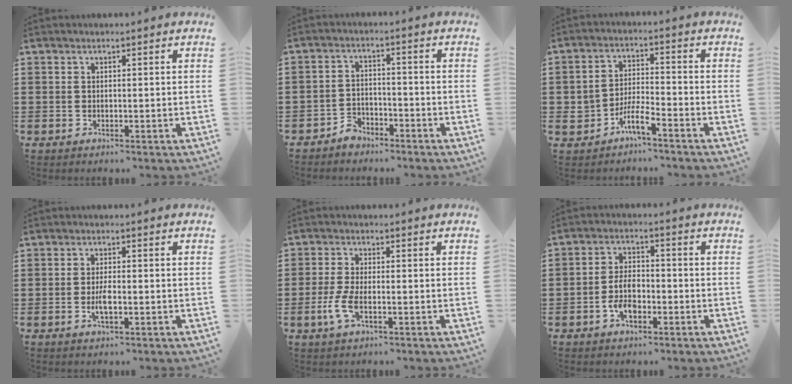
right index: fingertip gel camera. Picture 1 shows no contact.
{"total": 3.3, "force": [-2.9, 1.4, 0.4], "torque": [-0.012, 0.012, -0.059]}
{"total": 4.5, "force": [-3.1, 1.3, 3.0], "torque": [-0.074, 0.002, -0.064]}
{"total": 2.8, "force": [-0.8, 0.9, 2.6], "torque": [-0.054, 0.000, -0.016]}
{"total": 4.0, "force": [-1.5, 1.3, 3.5], "torque": [-0.088, -0.009, -0.032]}
{"total": 5.3, "force": [-2.0, 2.5, 4.2], "torque": [-0.093, -0.001, -0.040]}